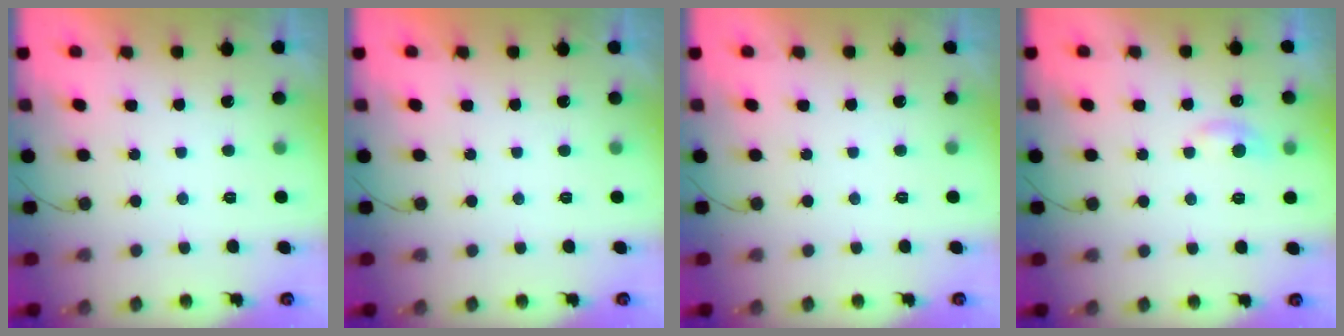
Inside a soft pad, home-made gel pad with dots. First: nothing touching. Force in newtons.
{"total": 0.0}
{"total": 0.0}
{"total": 5.4, "press": 5.4, "slide": 0.6}